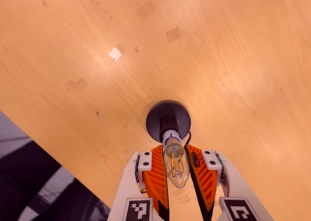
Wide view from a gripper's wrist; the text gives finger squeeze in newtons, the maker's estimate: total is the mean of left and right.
{"total": 10.2, "left": 9.5, "right": 10.9}